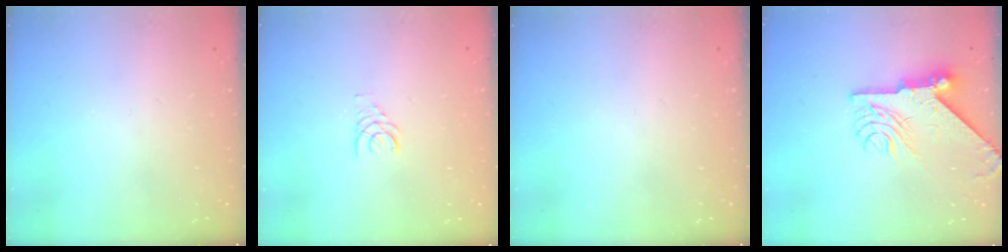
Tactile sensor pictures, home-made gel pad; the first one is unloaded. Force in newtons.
{"total": 1.7, "press": 1.7, "slide": 0.2}
{"total": 0.0}
{"total": 10.2, "press": 10.1, "slide": 1.0}